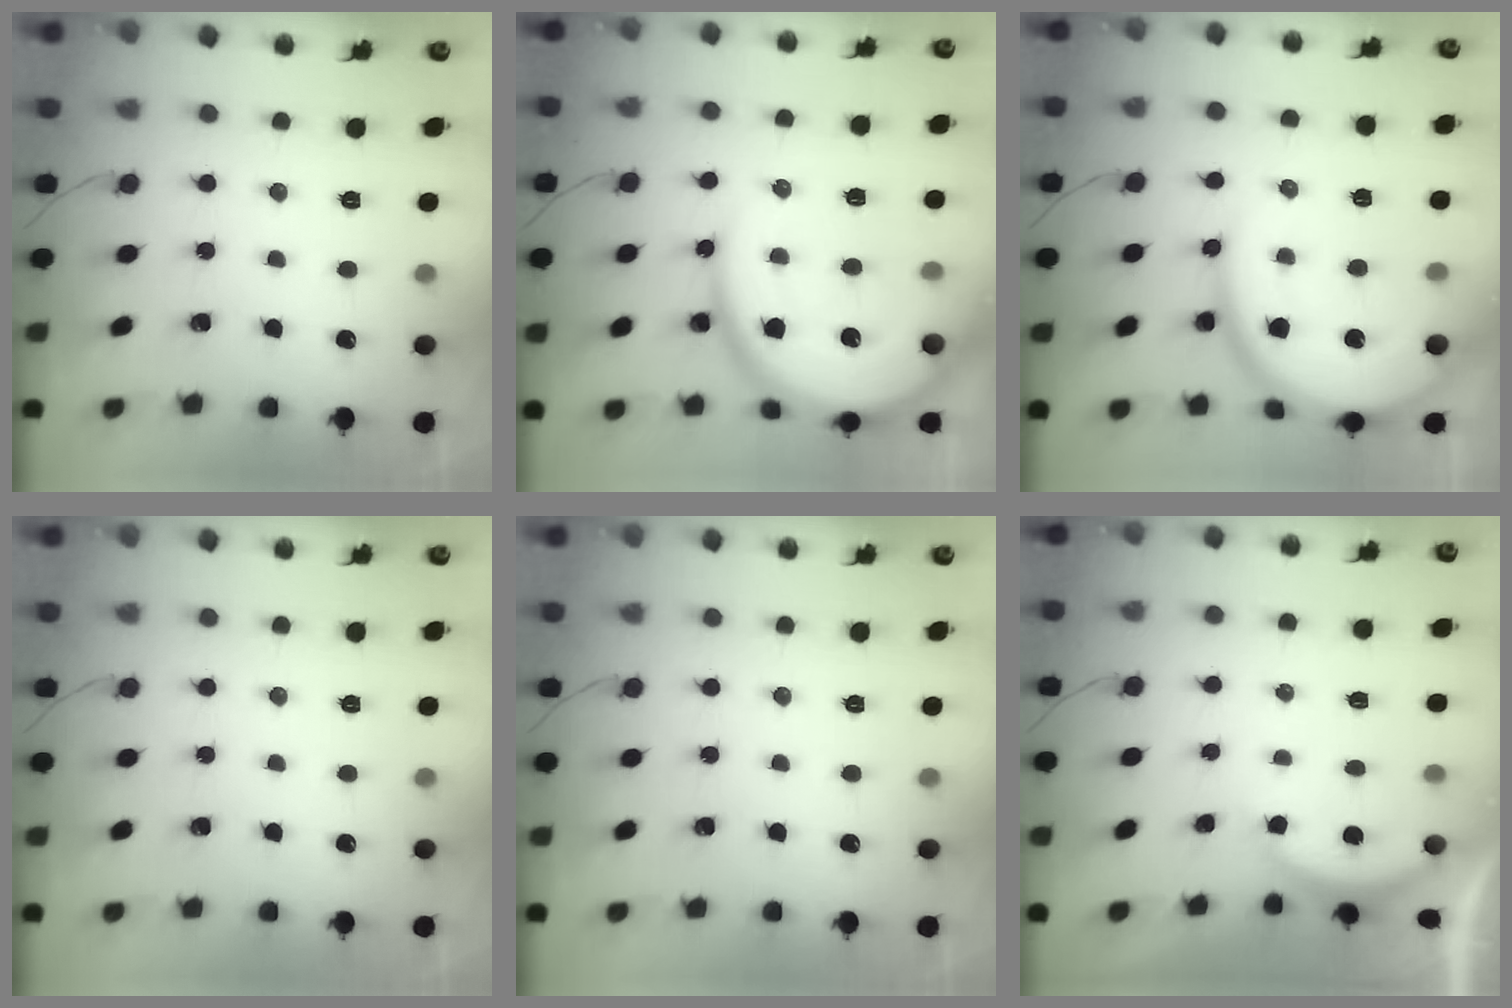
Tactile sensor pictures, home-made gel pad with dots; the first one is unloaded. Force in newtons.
{"total": 17.2, "press": 17.1, "slide": 1.4}
{"total": 15.2, "press": 15.1, "slide": 1.4}
{"total": 0.0}
{"total": 0.0}
{"total": 2.9, "press": 2.8, "slide": 0.6}